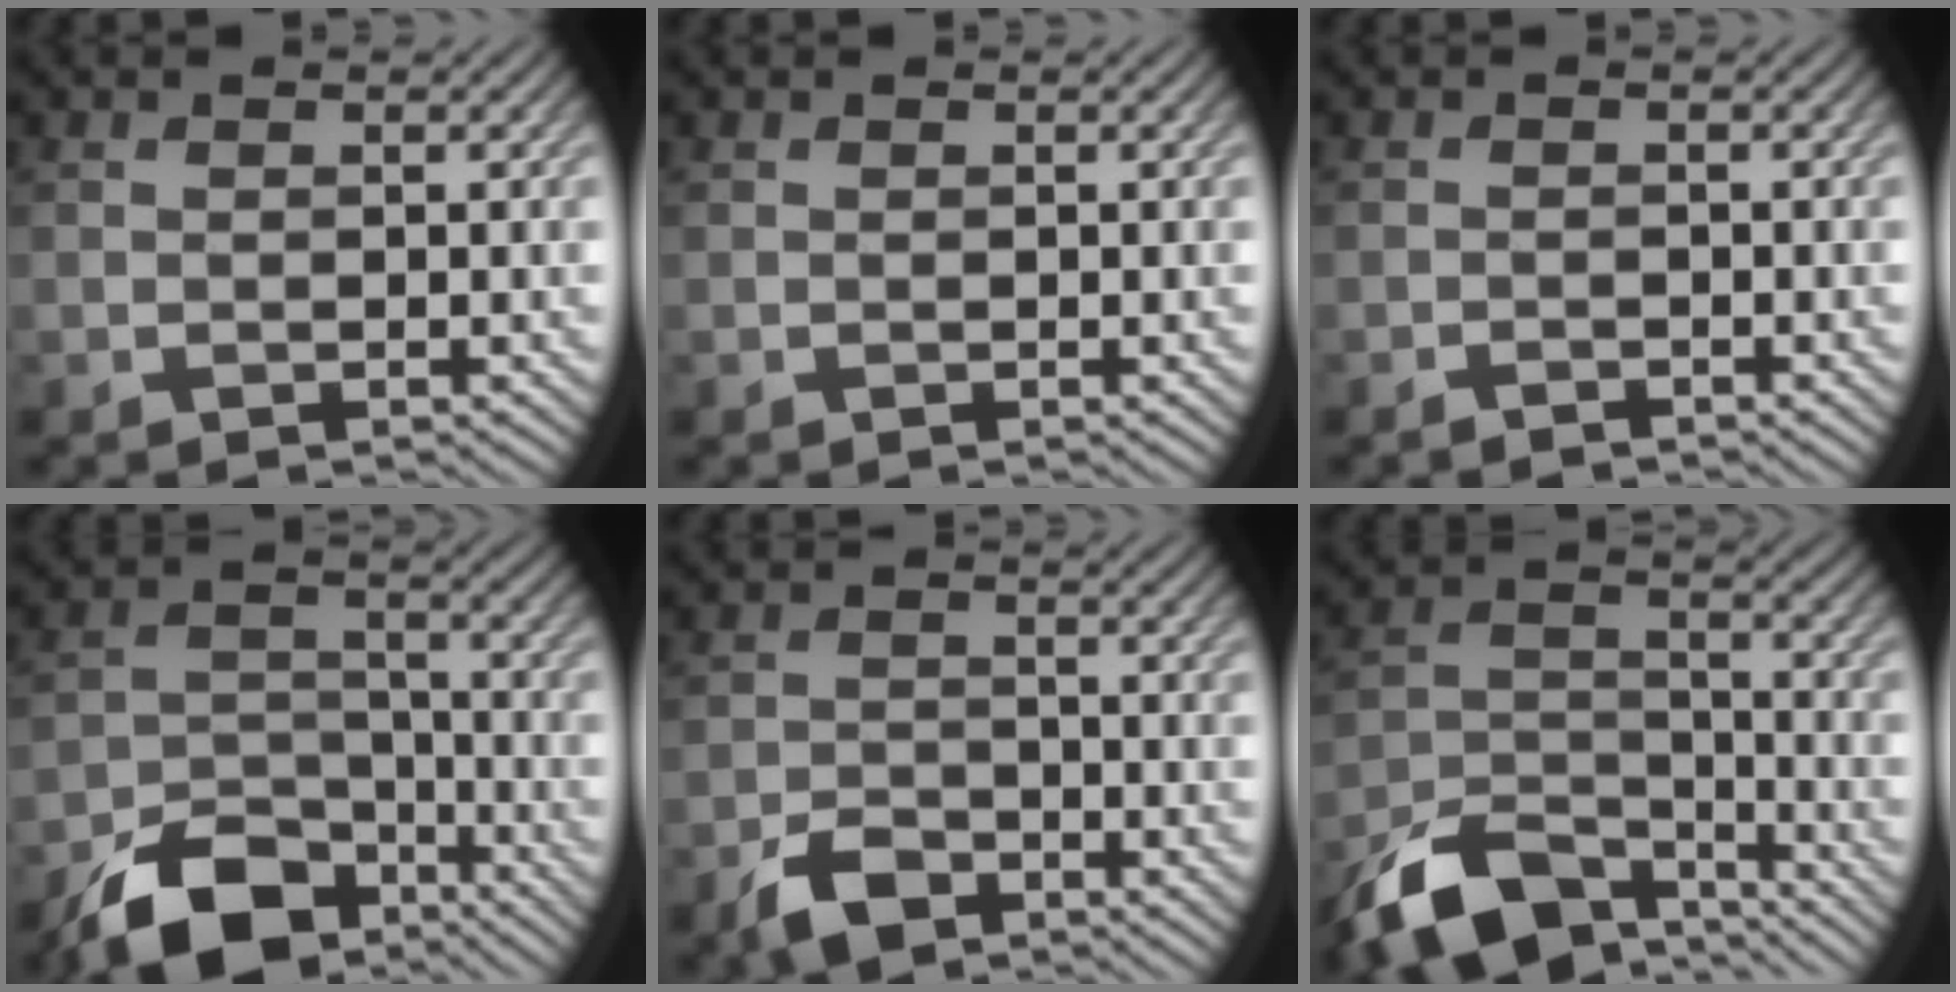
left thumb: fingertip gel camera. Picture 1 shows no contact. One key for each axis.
{"total": 0.0}
{"total": 1.1, "fx": -1.1, "fy": 0.2, "fz": 0.3, "tx": -0.004, "ty": -0.001, "tz": -0.020}
{"total": 11.0, "fx": -8.2, "fy": 5.4, "fz": 5.0, "tx": -0.100, "ty": -0.014, "tz": -0.145}
{"total": 4.2, "fx": -3.1, "fy": 2.2, "fz": 2.0, "tx": -0.039, "ty": -0.005, "tz": -0.065}
{"total": 11.9, "fx": -9.3, "fy": 4.7, "fz": 5.7, "tx": -0.115, "ty": -0.012, "tz": -0.173}